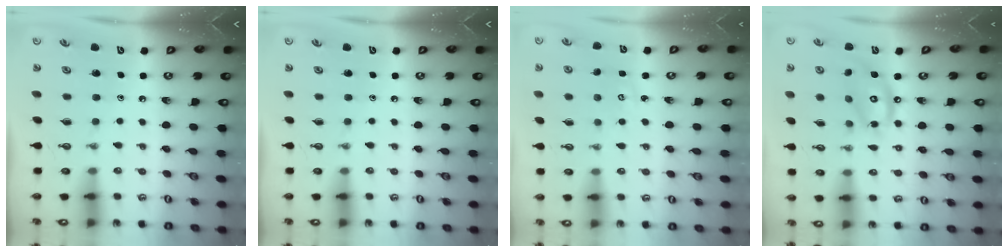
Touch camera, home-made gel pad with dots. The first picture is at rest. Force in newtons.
{"total": 0.0}
{"total": 2.8, "press": 2.8, "slide": 0.3}
{"total": 12.9, "press": 12.9, "slide": 1.0}